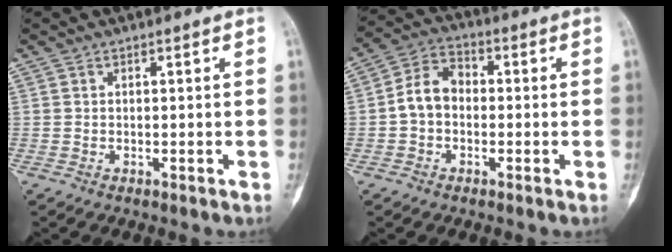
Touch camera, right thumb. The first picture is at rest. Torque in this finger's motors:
{"motor_torque": [1.31, 1.19, 0.98, -0.31, 0.05]}